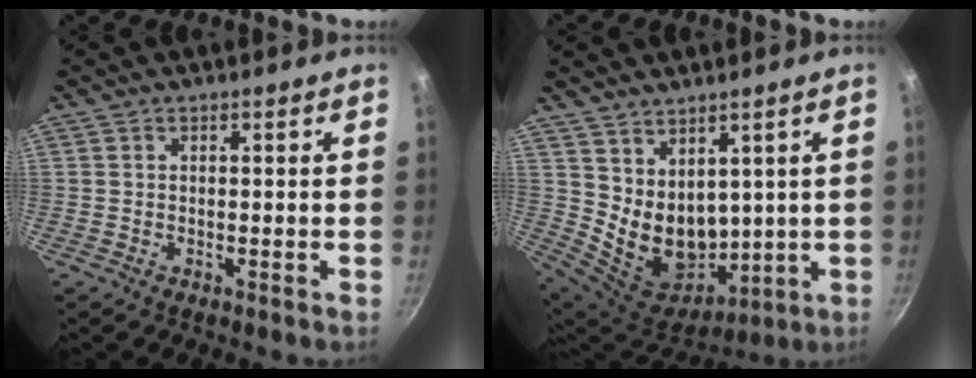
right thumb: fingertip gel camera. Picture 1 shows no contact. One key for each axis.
{"total": 12.2, "fx": 4.2, "fy": 8.4, "fz": 7.7, "tx": -0.110, "ty": -0.046, "tz": 0.107}